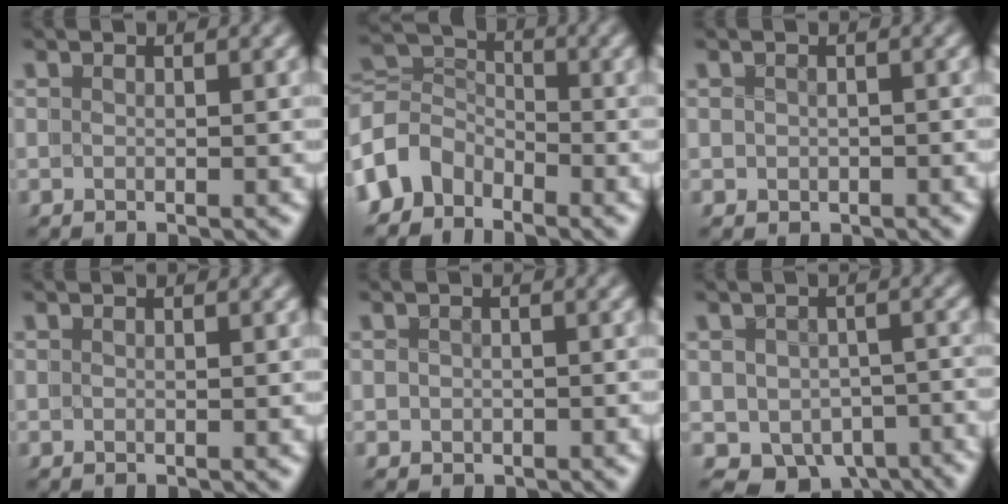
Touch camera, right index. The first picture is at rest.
{"total": 6.9, "force": [-1.3, 6.2, 2.8], "torque": [-0.071, -0.024, -0.028]}
{"total": 0.8, "force": [-0.2, 0.5, -0.5], "torque": [0.009, -0.009, -0.001]}
{"total": 0.0}
{"total": 0.8, "force": [-0.3, 0.3, -0.7], "torque": [0.015, -0.006, -0.006]}
{"total": 7.6, "force": [-5.8, 4.6, 1.9], "torque": [-0.015, -0.038, -0.085]}